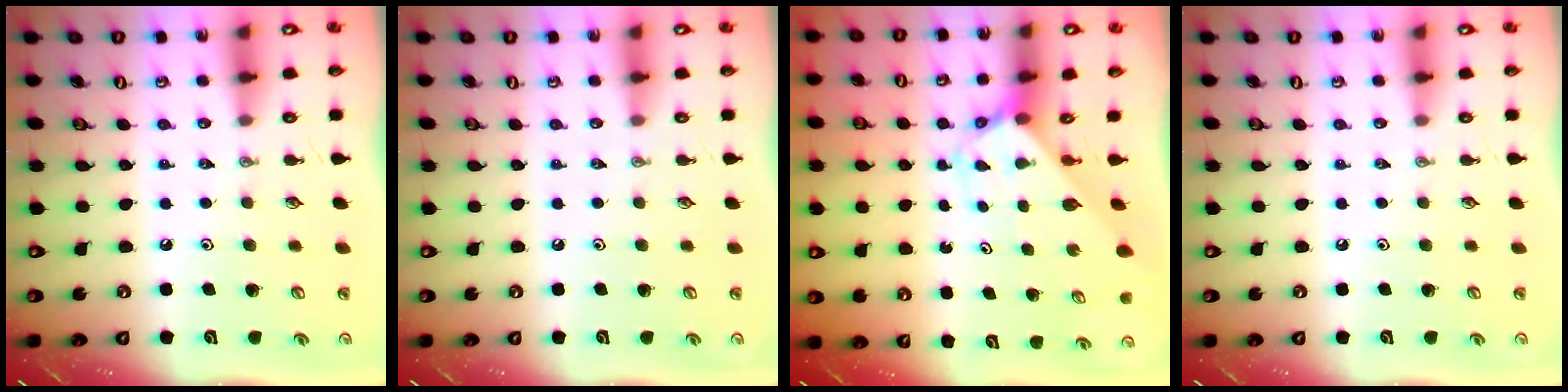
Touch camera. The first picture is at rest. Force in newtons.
{"total": 0.0}
{"total": 2.6, "press": 2.6, "slide": 0.2}
{"total": 0.0}